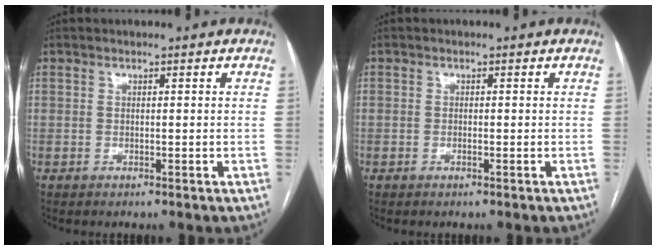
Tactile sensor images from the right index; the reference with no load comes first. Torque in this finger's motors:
{"motor_torque": [-0.06, -0.01, 0.00, 0.01]}